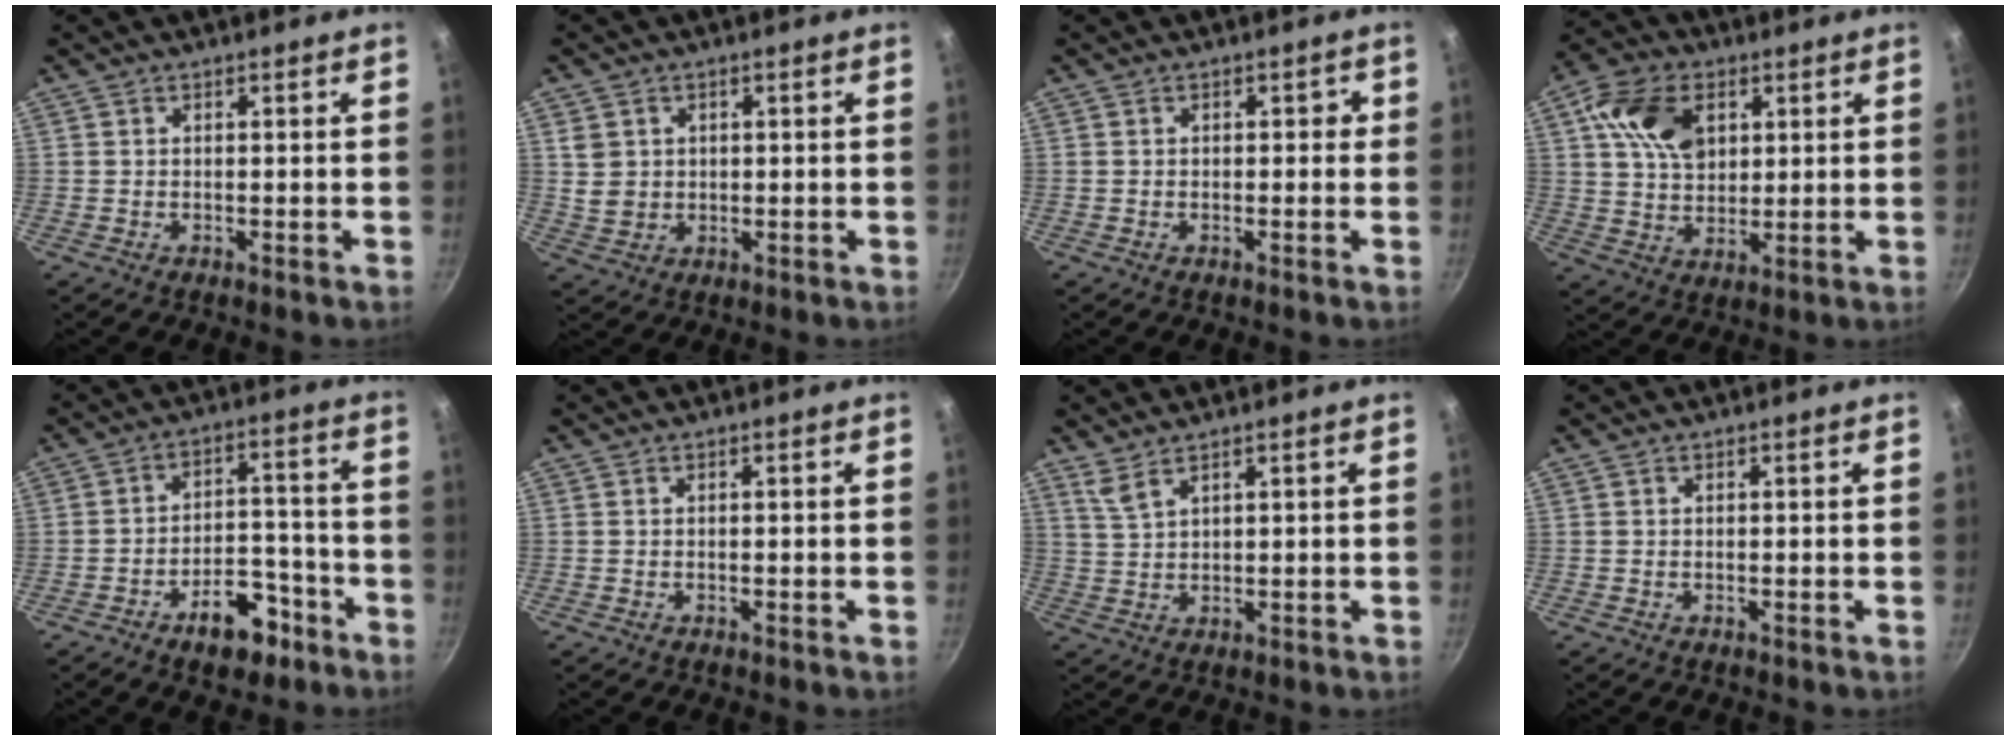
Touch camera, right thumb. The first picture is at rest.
{"total": 5.0, "force": [0.9, 4.7, 1.5], "torque": [-0.009, 0.000, 0.021]}
{"total": 1.2, "force": [0.1, 1.1, 0.6], "torque": [0.007, 0.002, -0.002]}
{"total": 11.8, "force": [4.1, 8.2, 7.4], "torque": [-0.110, -0.004, 0.071]}
{"total": 10.0, "force": [-6.0, 5.5, 5.8], "torque": [-0.053, 0.054, -0.082]}
{"total": 0.0}
{"total": 3.0, "force": [2.5, 0.8, 1.4], "torque": [-0.031, -0.016, 0.057]}
{"total": 0.0}